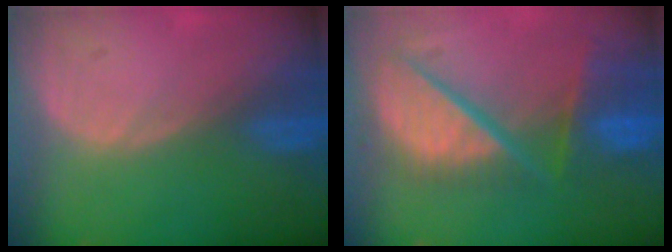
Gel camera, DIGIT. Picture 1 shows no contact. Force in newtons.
{"total": 12.1, "press": 10.0, "slide": 6.8}